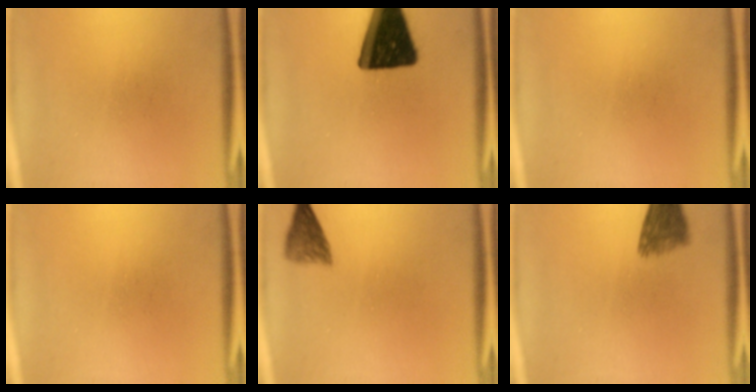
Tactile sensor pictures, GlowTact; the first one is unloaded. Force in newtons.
{"total": 19.3}
{"total": 0.0}
{"total": 0.0}
{"total": 3.2}
{"total": 5.8}